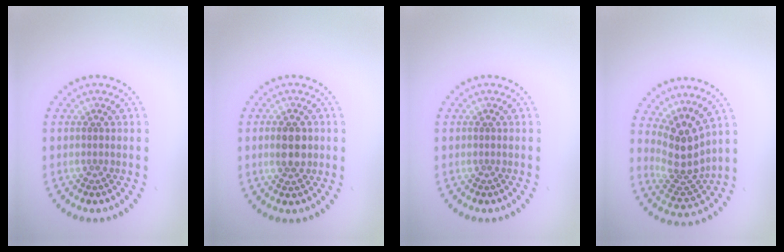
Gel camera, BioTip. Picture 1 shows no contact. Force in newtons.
{"total": 2.7, "press": 2.7, "slide": 0.3}
{"total": 0.0}
{"total": 3.9, "press": 2.9, "slide": 2.6}